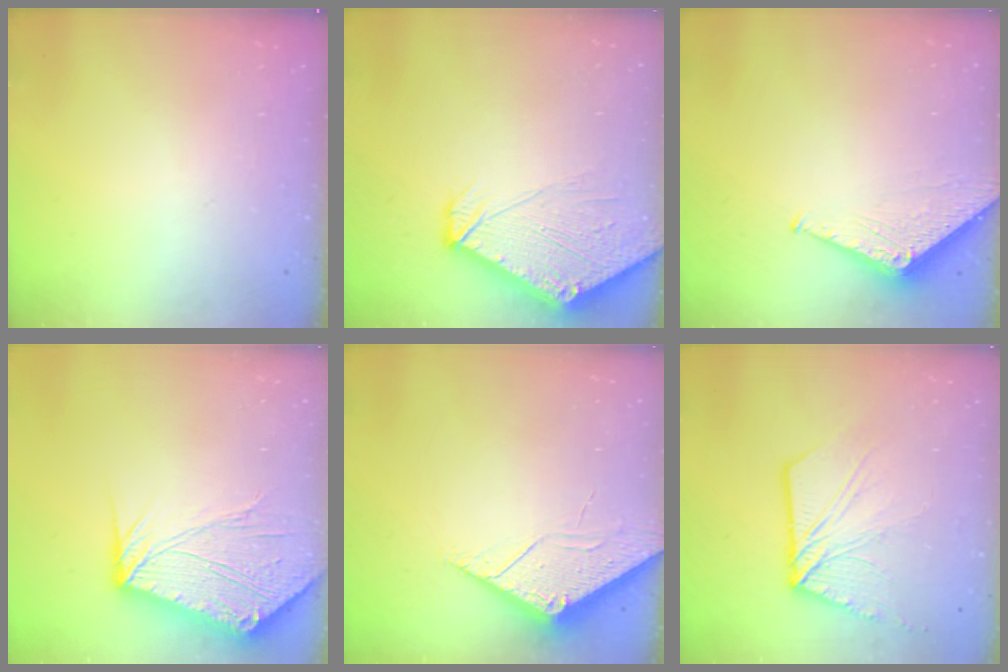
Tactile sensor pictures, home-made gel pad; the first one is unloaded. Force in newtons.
{"total": 11.1, "press": 11.0, "slide": 1.2}
{"total": 3.8, "press": 3.7, "slide": 0.5}
{"total": 16.8, "press": 16.7, "slide": 2.1}
{"total": 4.0, "press": 3.9, "slide": 0.4}
{"total": 12.9, "press": 12.8, "slide": 1.4}